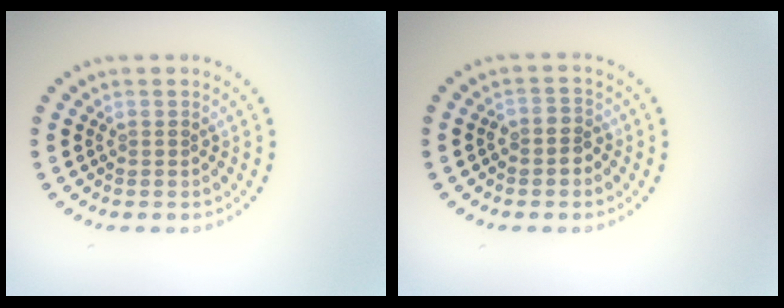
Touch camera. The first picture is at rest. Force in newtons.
{"total": 1.9, "press": 1.7, "slide": 0.8}